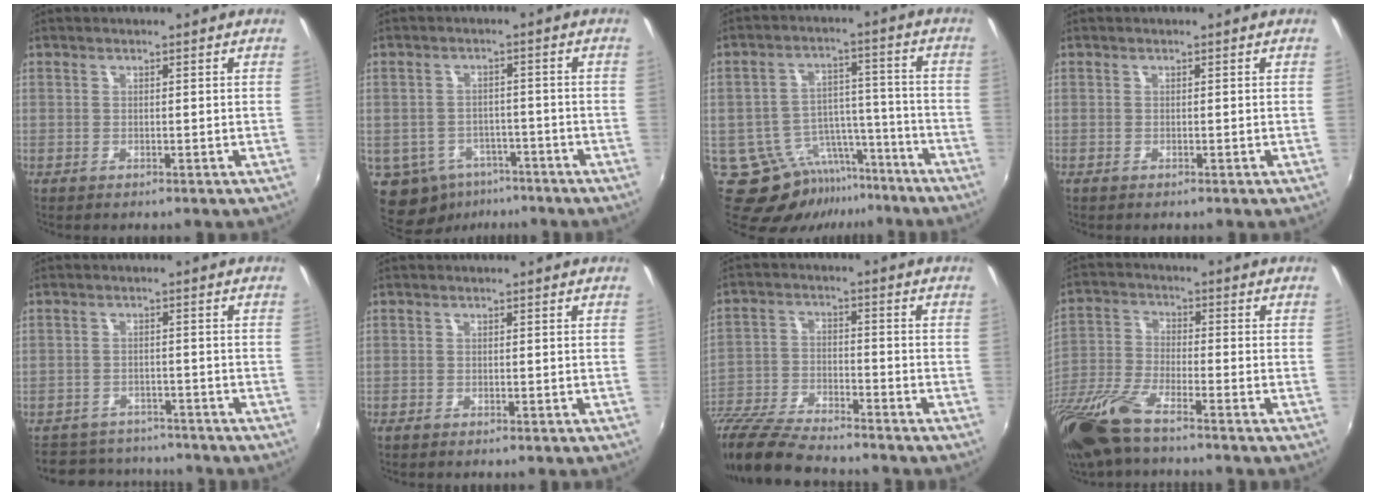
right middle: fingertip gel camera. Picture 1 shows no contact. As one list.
[{"total": 10.1, "force": [-5.5, 7.6, 3.7], "torque": [-0.105, -0.002, -0.067]}, {"total": 12.2, "force": [-8.7, 7.2, 4.7], "torque": [-0.090, 0.019, -0.115]}, {"total": 0.0}, {"total": 9.9, "force": [-8.9, 3.6, 2.2], "torque": [-0.059, 0.008, -0.129]}, {"total": 1.0, "force": [-0.8, 0.4, 0.4], "torque": [-0.010, -0.004, -0.016]}, {"total": 15.2, "force": [-13.1, 3.2, 6.9], "torque": [-0.162, -0.024, -0.246]}, {"total": 16.3, "force": [-11.9, 3.1, 10.7], "torque": [-0.242, -0.035, -0.240]}]